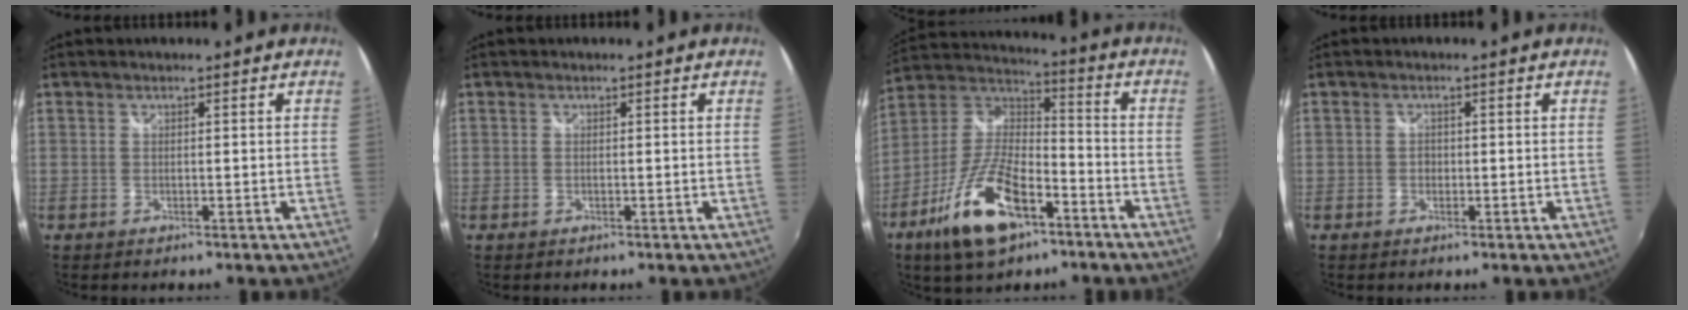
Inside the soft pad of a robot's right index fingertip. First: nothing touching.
{"total": 0.0}
{"total": 18.2, "force": [-9.3, 7.8, 13.6], "torque": [-0.285, -0.020, -0.170]}
{"total": 1.2, "force": [-0.3, 1.1, 0.3], "torque": [-0.003, 0.000, -0.005]}